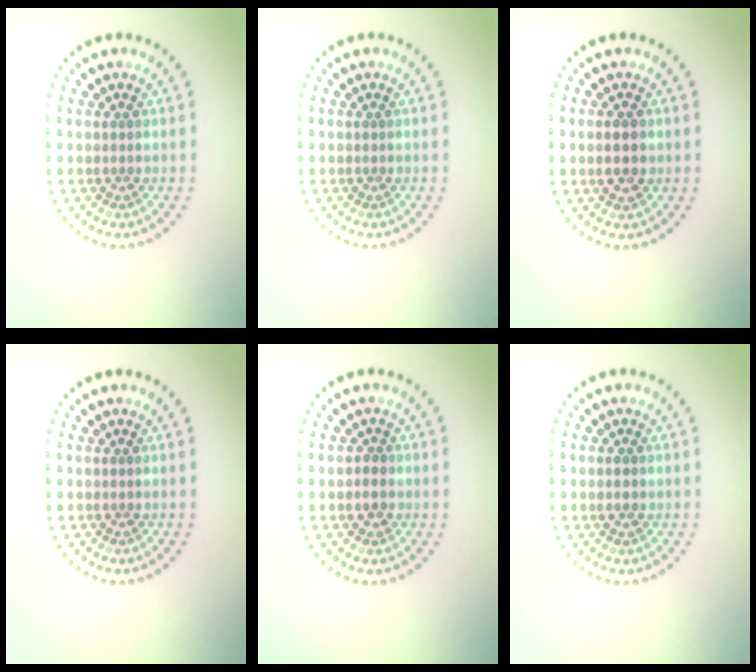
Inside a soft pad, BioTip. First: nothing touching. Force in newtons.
{"total": 0.0}
{"total": 2.3, "press": 2.3, "slide": 0.1}
{"total": 0.0}
{"total": 1.0, "press": 0.9, "slide": 0.4}
{"total": 1.1, "press": 1.1, "slide": 0.2}